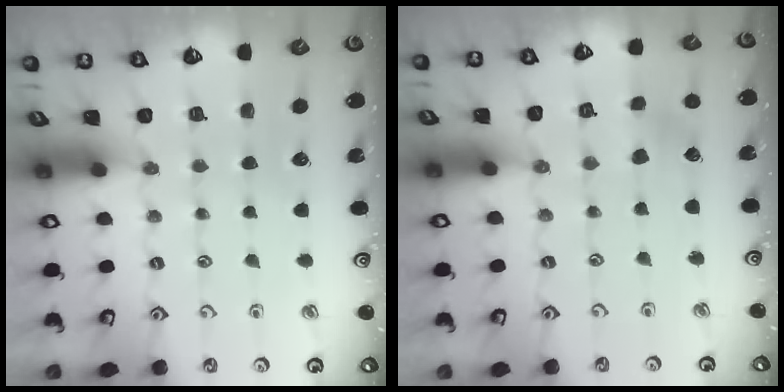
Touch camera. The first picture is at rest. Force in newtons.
{"total": 2.7, "press": 2.6, "slide": 0.5}